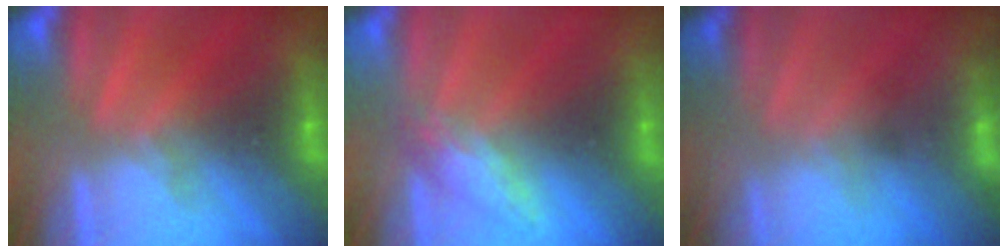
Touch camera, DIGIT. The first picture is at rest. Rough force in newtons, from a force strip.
{"total": 2.8}
{"total": 2.2}